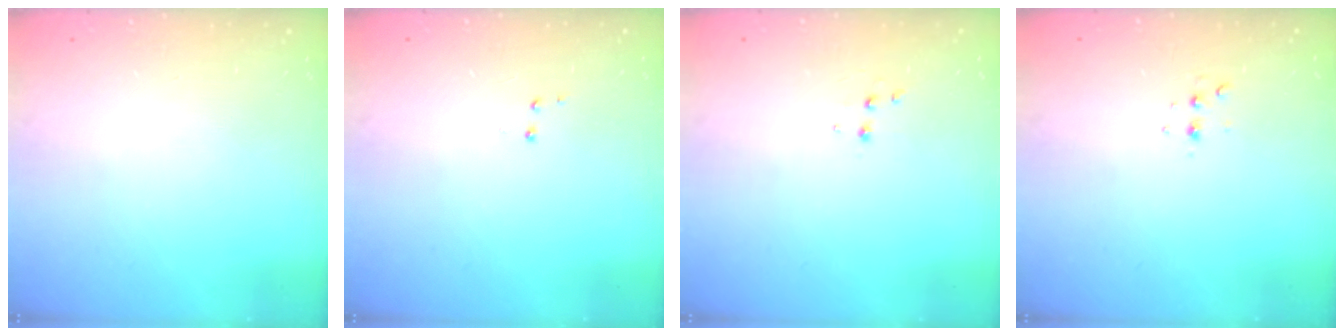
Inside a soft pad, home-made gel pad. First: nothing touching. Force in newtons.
{"total": 2.8, "press": 2.7, "slide": 0.5}
{"total": 1.9, "press": 1.9, "slide": 0.2}
{"total": 2.8, "press": 2.8, "slide": 0.7}